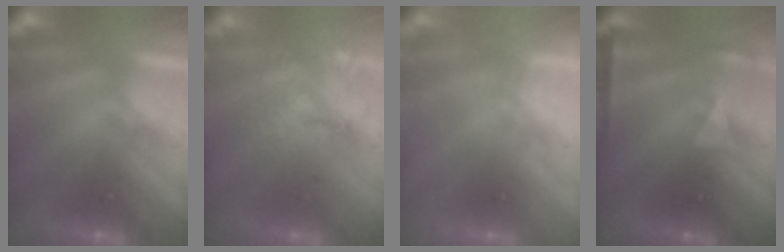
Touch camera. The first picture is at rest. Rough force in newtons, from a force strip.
{"total": 3.9}
{"total": 2.2}
{"total": 2.4}